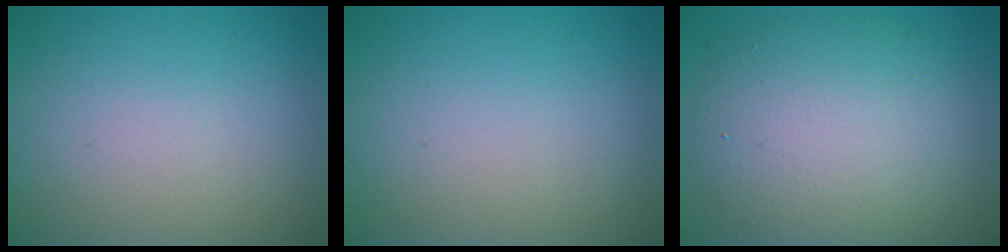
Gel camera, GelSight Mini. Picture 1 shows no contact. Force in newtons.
{"total": 0.0}
{"total": 9.2, "press": 9.1, "slide": 0.8}